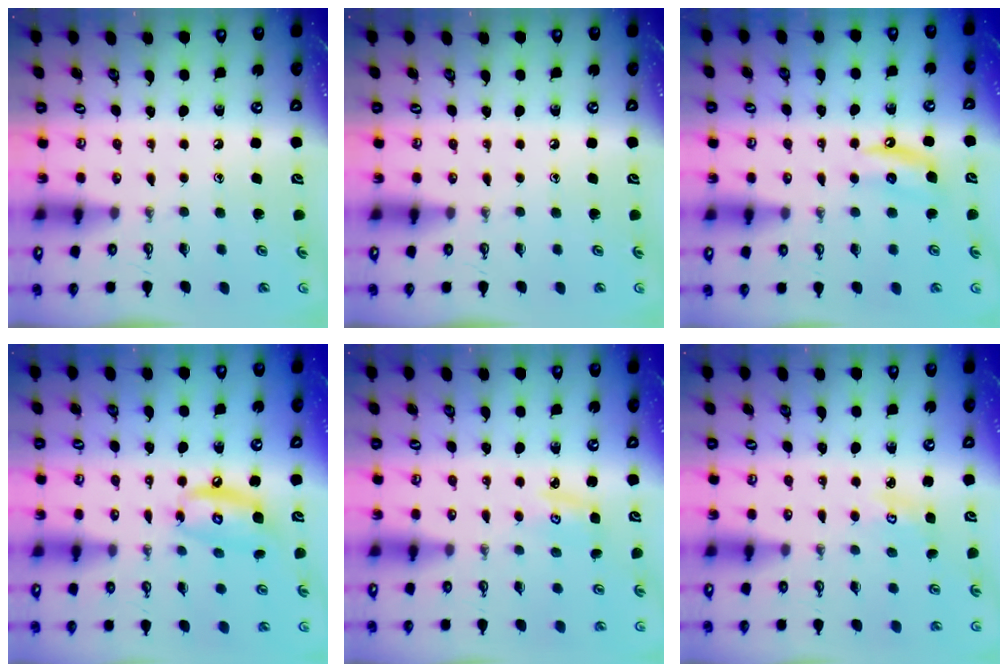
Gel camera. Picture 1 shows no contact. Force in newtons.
{"total": 0.0}
{"total": 5.0, "press": 5.0, "slide": 0.5}
{"total": 11.3, "press": 11.3, "slide": 1.2}
{"total": 2.7, "press": 2.7, "slide": 0.4}
{"total": 3.4, "press": 3.4, "slide": 0.3}